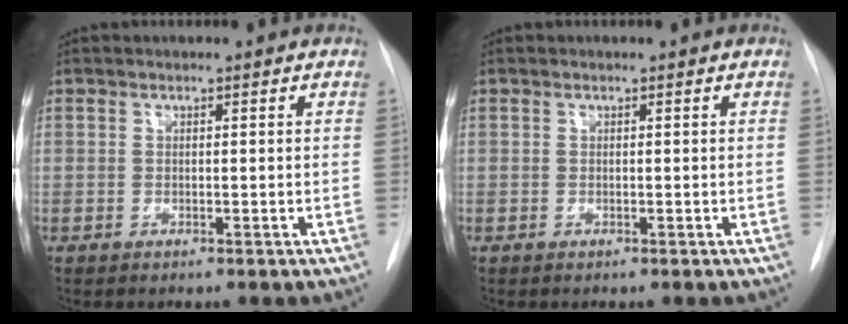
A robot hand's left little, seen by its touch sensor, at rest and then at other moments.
{"total": 0.0}